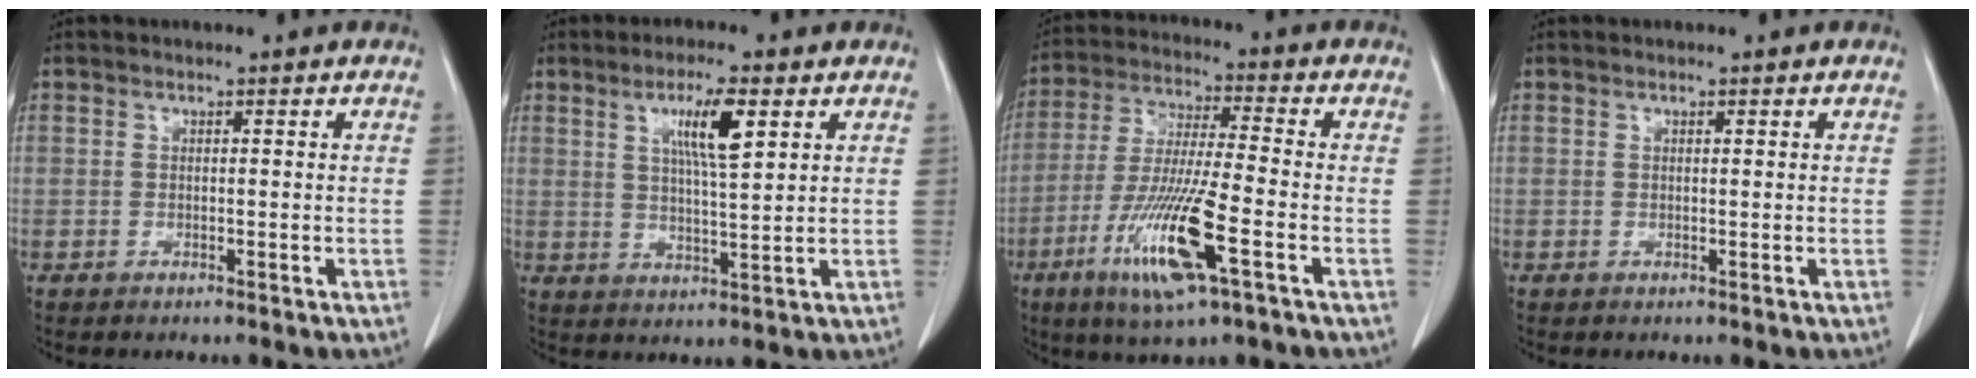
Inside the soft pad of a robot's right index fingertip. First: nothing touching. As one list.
[{"total": 7.1, "force": [3.1, 0.7, 6.4], "torque": [-0.117, -0.002, 0.053]}, {"total": 14.1, "force": [-5.7, 0.8, 12.9], "torque": [-0.263, -0.027, -0.105]}, {"total": 0.0}]